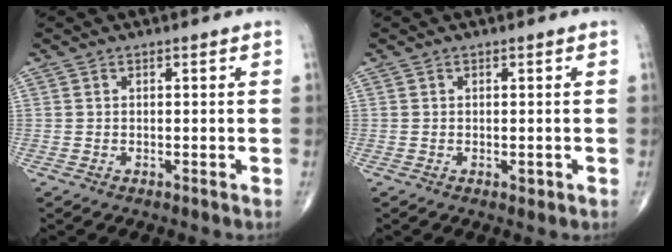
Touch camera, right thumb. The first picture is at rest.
{"total": 0.8, "force": [-0.2, 0.5, 0.6], "torque": [-0.005, -0.002, -0.002]}